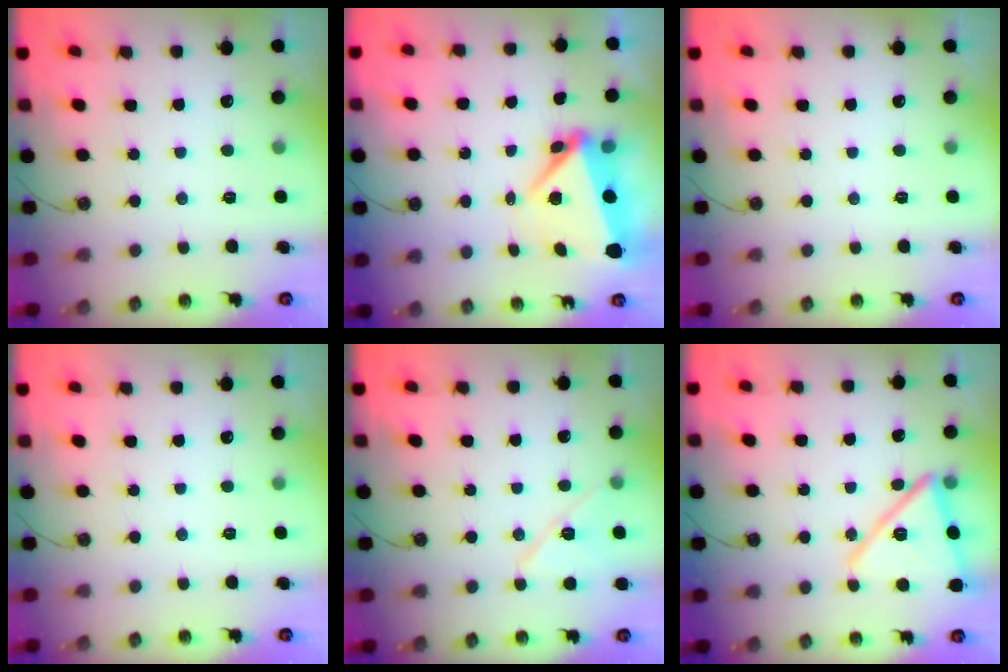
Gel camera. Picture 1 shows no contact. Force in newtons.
{"total": 6.4, "press": 6.1, "slide": 1.9}
{"total": 0.0}
{"total": 0.0}
{"total": 10.2, "press": 10.2, "slide": 0.9}
{"total": 16.5, "press": 16.5, "slide": 1.2}